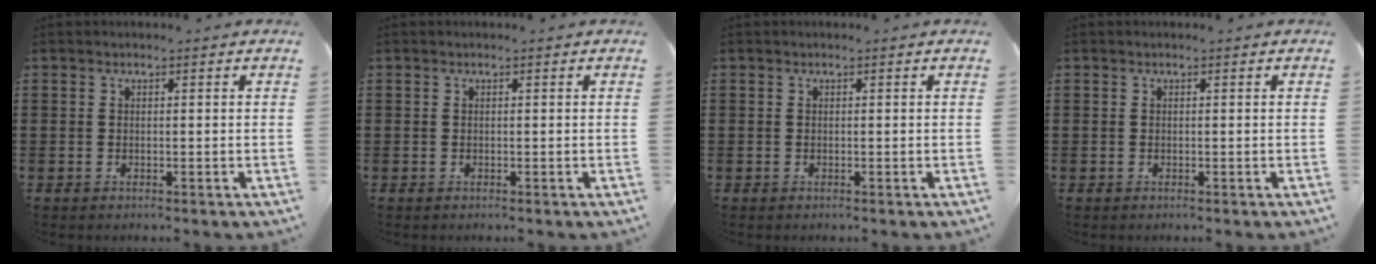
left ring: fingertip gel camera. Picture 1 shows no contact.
{"total": 0.0}
{"total": 0.0}
{"total": 0.0}